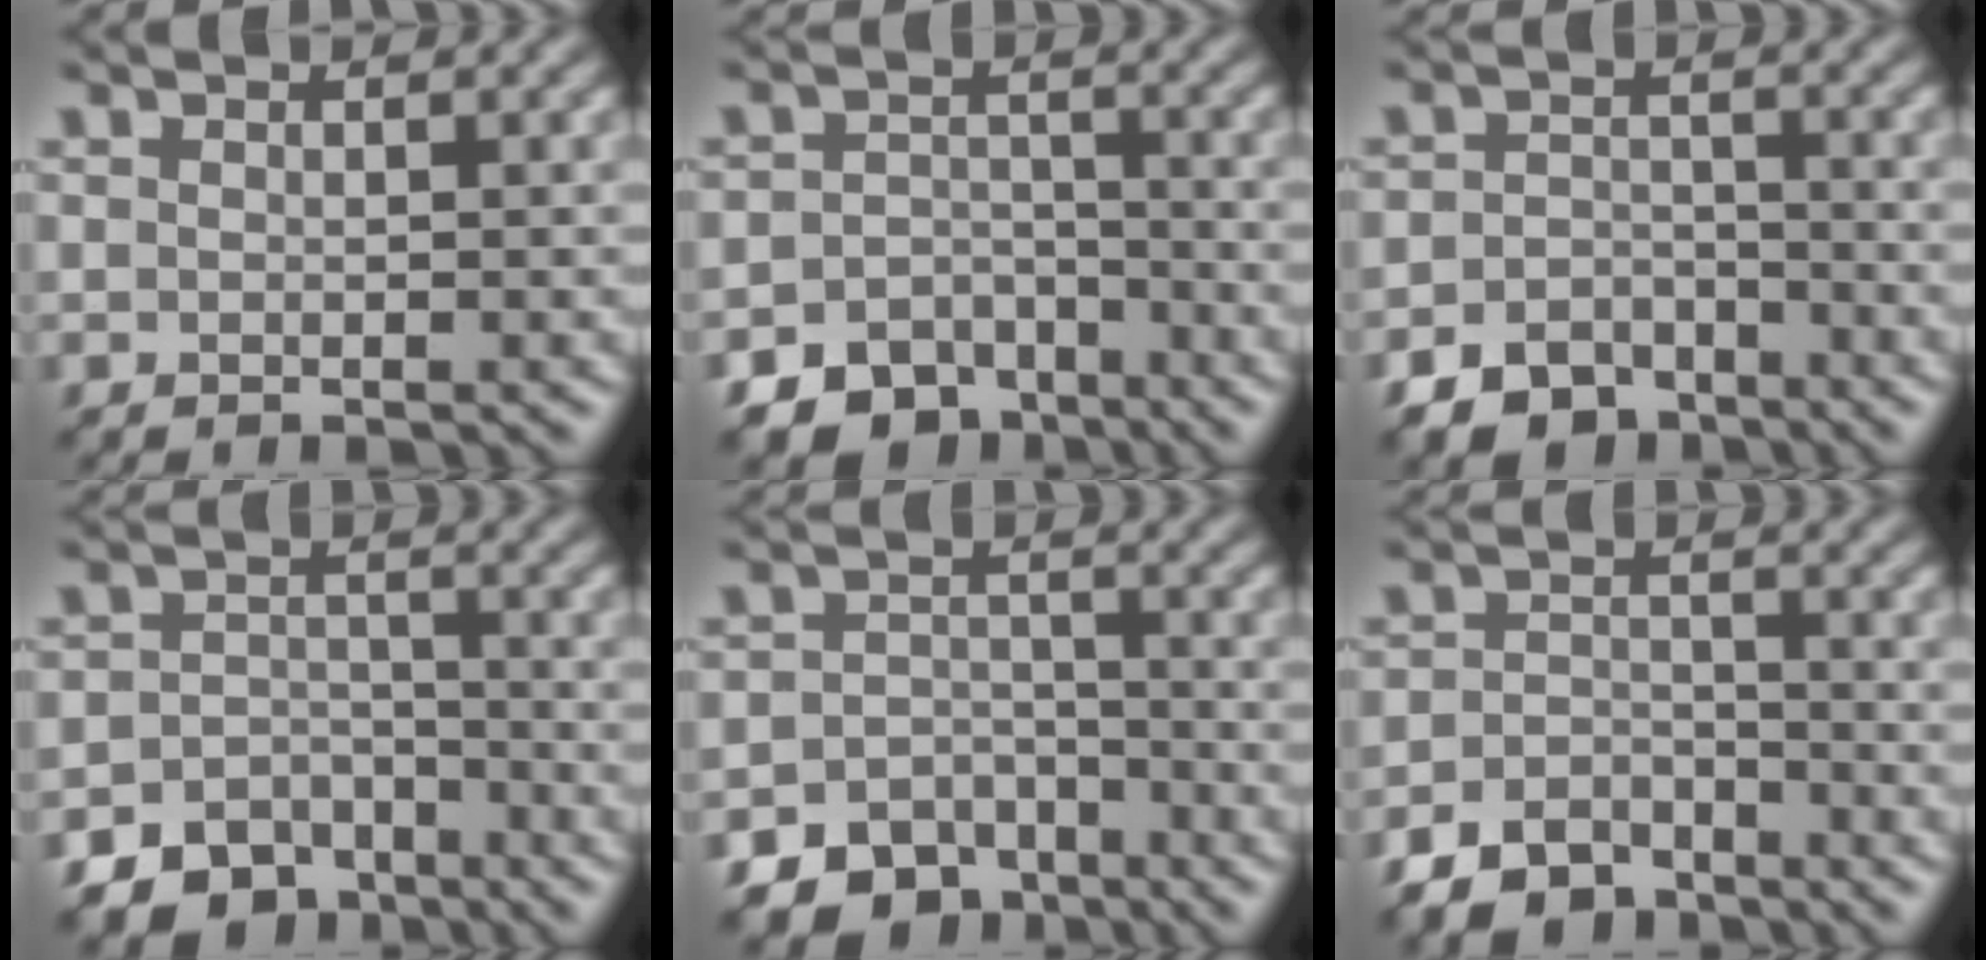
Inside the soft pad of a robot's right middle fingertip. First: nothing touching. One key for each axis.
{"total": 8.4, "fx": -6.5, "fy": 5.2, "fz": 1.1, "tx": -0.004, "ty": -0.023, "tz": -0.095}
{"total": 4.0, "fx": -3.2, "fy": 2.2, "fz": 0.9, "tx": -0.016, "ty": 0.003, "tz": -0.061}
{"total": 7.6, "fx": -6.0, "fy": 4.6, "fz": 1.1, "tx": -0.001, "ty": -0.016, "tz": -0.089}
{"total": 9.5, "fx": -7.3, "fy": 6.0, "fz": 1.2, "tx": -0.008, "ty": -0.032, "tz": -0.109}
{"total": 4.2, "fx": -3.5, "fy": 1.9, "fz": 1.0, "tx": -0.017, "ty": 0.000, "tz": -0.072}